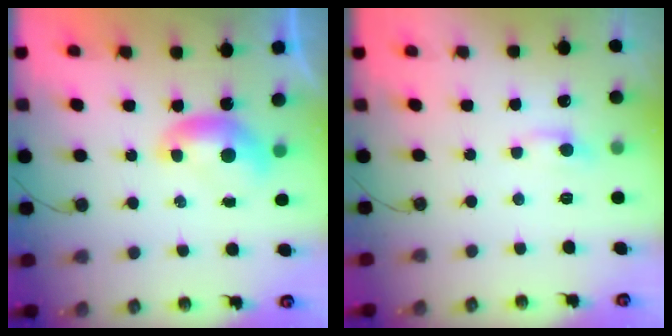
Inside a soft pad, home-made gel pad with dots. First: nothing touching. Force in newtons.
{"total": 1.2, "press": 0.9, "slide": 0.7}